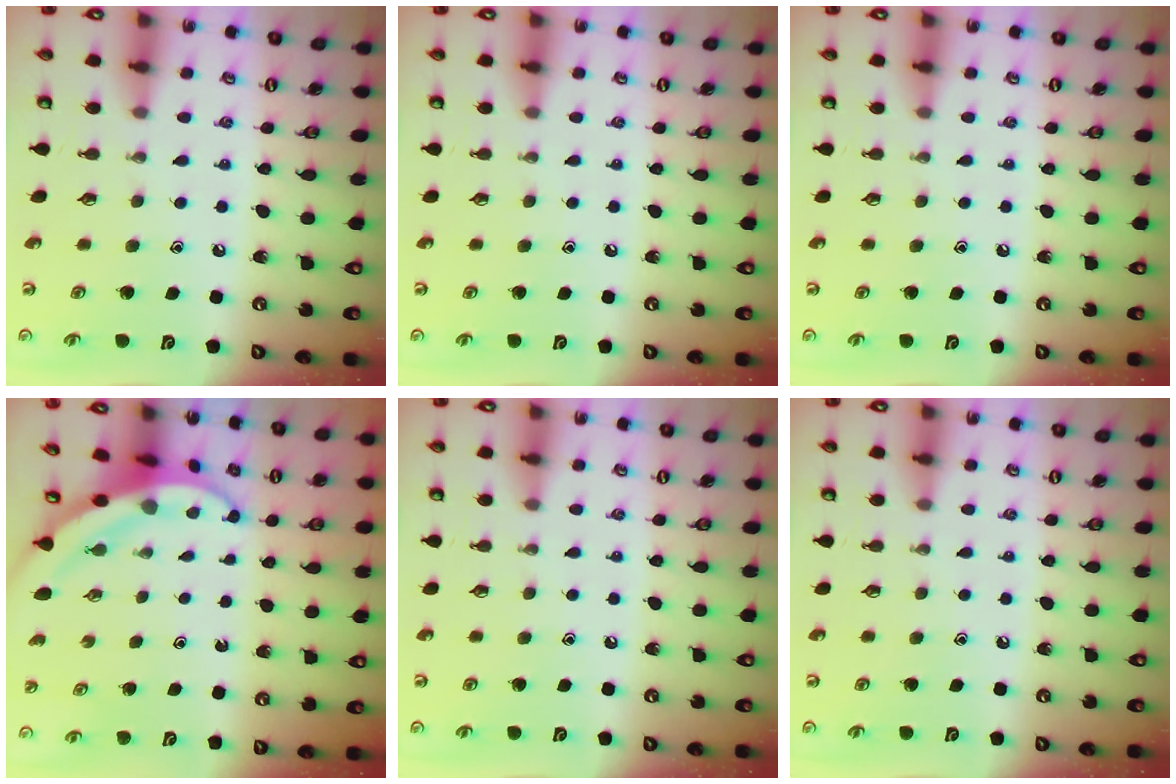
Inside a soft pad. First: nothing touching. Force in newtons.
{"total": 0.0}
{"total": 0.0}
{"total": 3.9, "press": 3.9, "slide": 0.5}
{"total": 0.0}
{"total": 0.0}